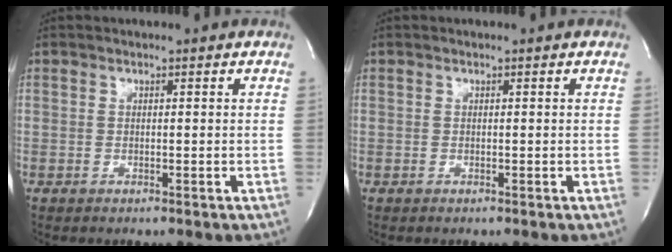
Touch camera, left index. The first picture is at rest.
{"total": 0.0}